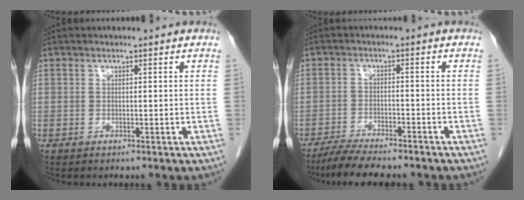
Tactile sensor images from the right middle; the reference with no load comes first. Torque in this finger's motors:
{"motor_torque": [0.91, -0.84, 0.12, 0.06]}